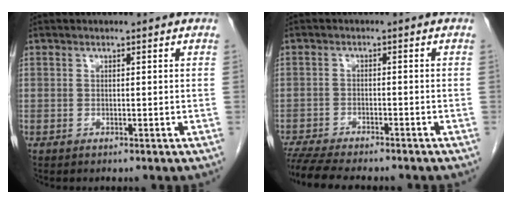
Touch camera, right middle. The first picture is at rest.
{"total": 11.4, "force": [-10.0, 2.0, 5.1], "torque": [-0.080, -0.011, -0.149]}